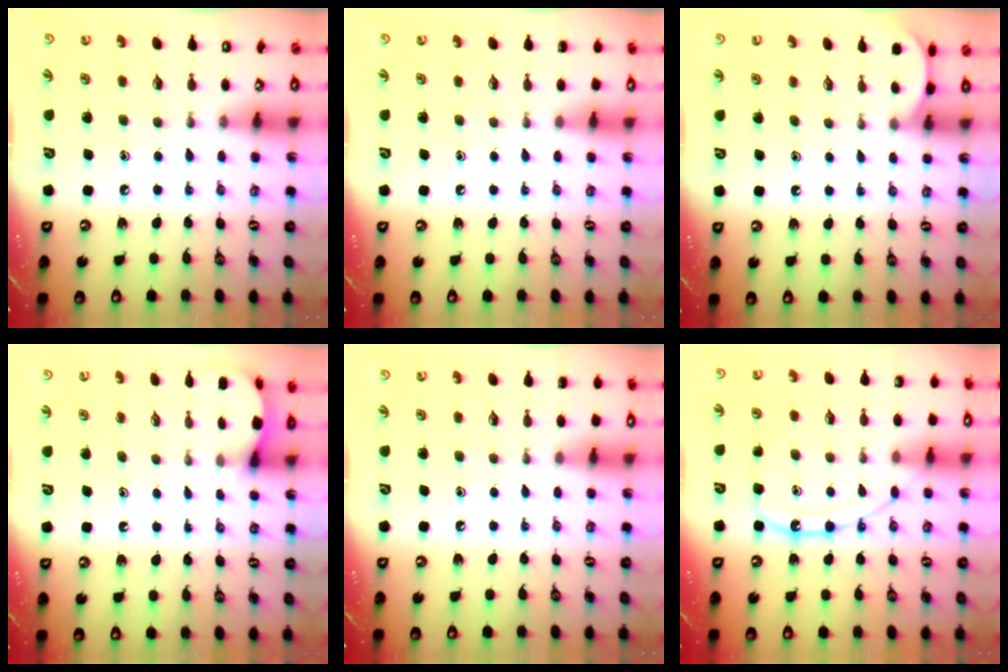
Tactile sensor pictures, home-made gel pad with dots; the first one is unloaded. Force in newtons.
{"total": 0.0}
{"total": 1.1, "press": 1.1, "slide": 0.1}
{"total": 2.2, "press": 2.2, "slide": 0.2}
{"total": 0.0}
{"total": 12.3, "press": 12.2, "slide": 1.3}